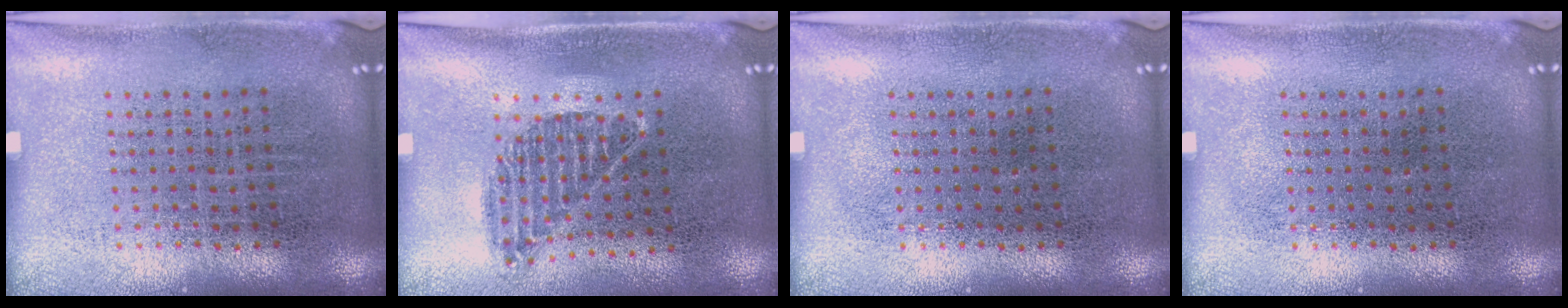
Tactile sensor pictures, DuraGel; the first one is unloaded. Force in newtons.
{"total": 1.0, "press": 0.8, "slide": 0.5}
{"total": 0.0}
{"total": 0.0}